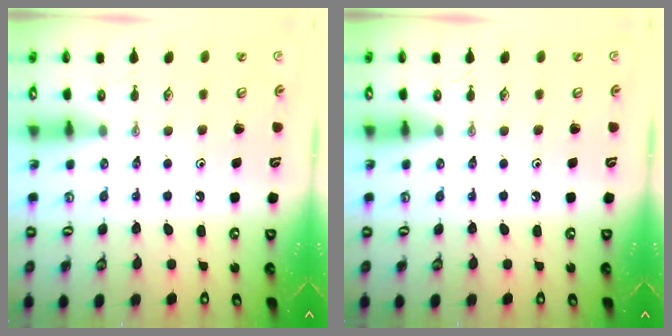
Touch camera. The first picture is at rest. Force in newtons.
{"total": 0.0}